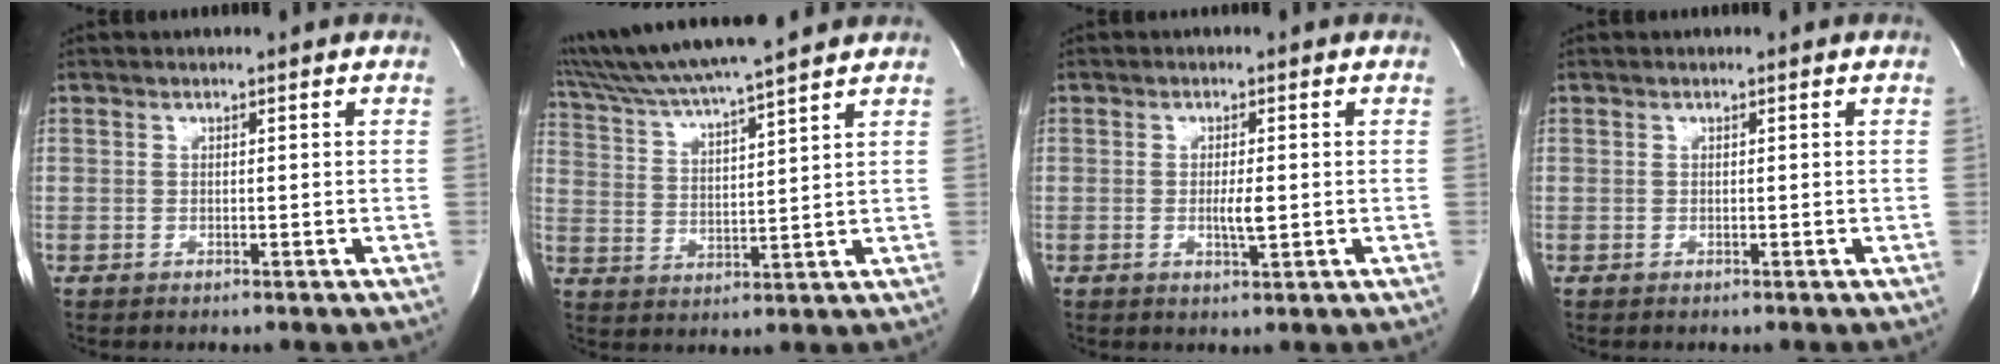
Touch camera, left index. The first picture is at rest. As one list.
[{"total": 14.2, "force": [12.4, -0.5, 6.9], "torque": [-0.134, 0.016, 0.207]}, {"total": 2.5, "force": [-0.7, 0.3, 2.4], "torque": [-0.046, -0.009, -0.012]}, {"total": 0.0}]